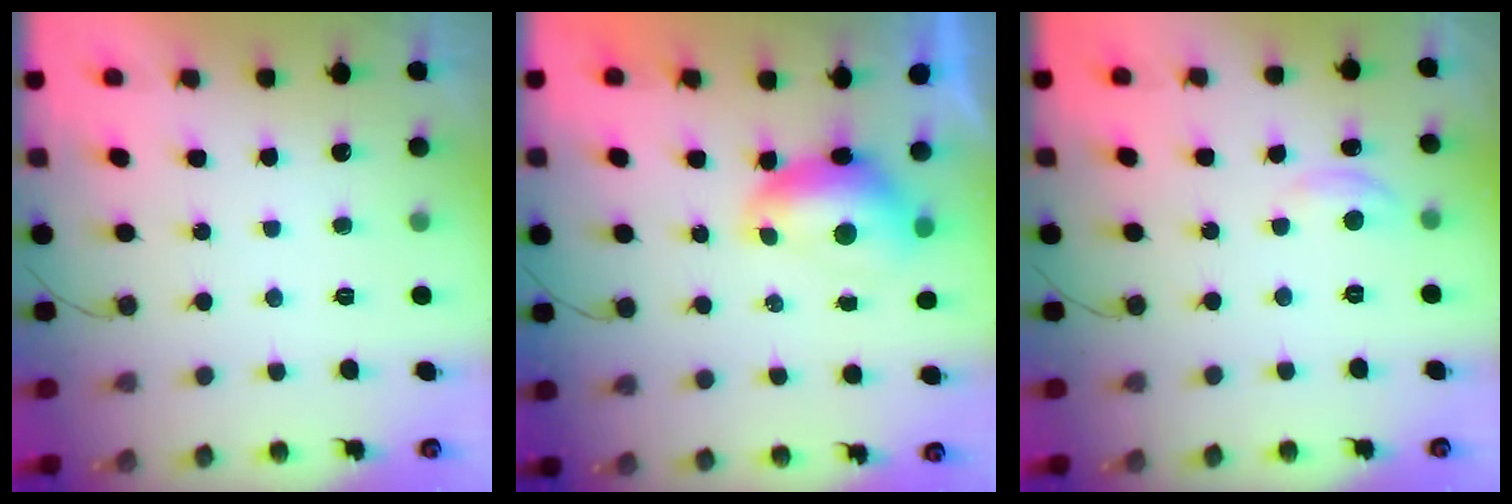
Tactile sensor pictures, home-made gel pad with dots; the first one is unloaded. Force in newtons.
{"total": 9.7, "press": 9.6, "slide": 1.3}
{"total": 2.9, "press": 2.9, "slide": 0.2}